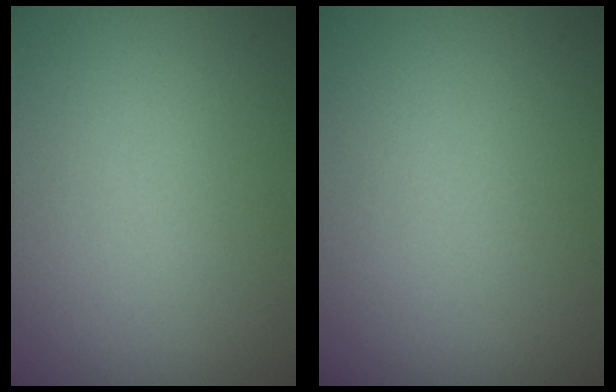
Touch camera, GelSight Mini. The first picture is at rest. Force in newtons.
{"total": 0.0}